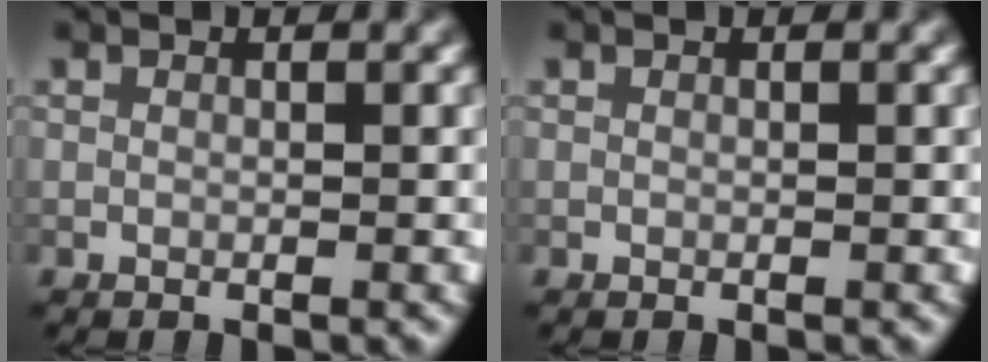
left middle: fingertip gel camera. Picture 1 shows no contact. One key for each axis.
{"total": 0.0}